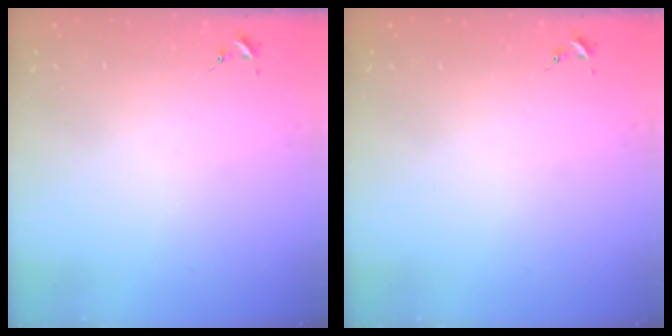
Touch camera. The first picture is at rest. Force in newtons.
{"total": 0.0}